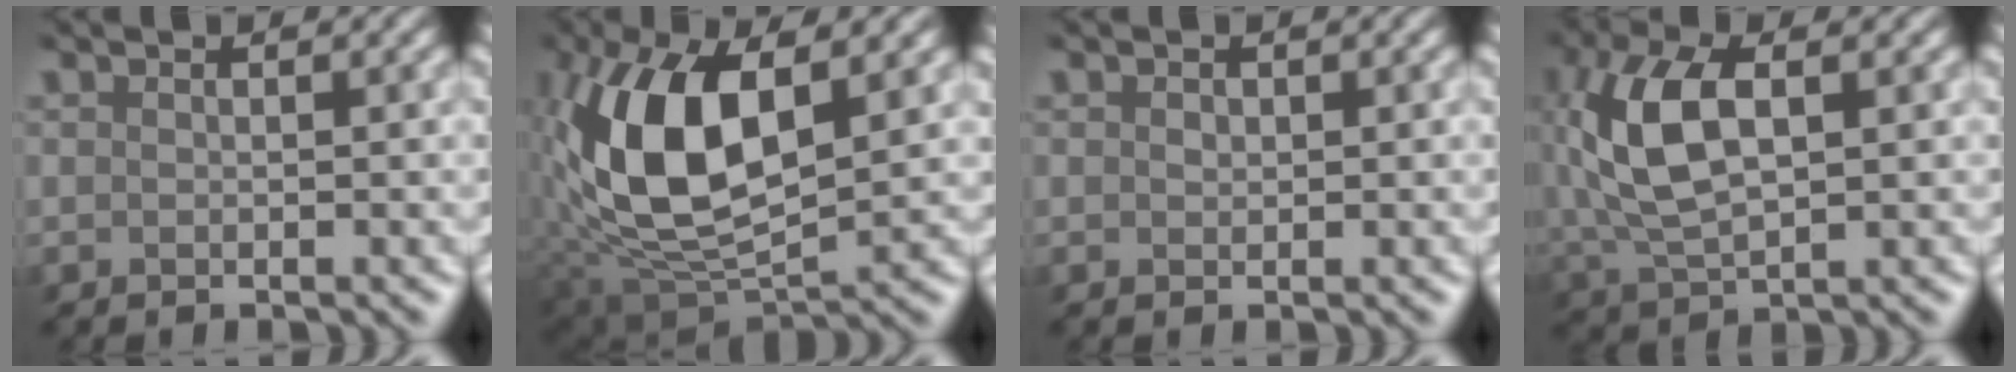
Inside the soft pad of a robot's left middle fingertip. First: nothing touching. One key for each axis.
{"total": 10.8, "fx": 2.0, "fy": 5.4, "fz": 9.1, "tx": -0.198, "ty": 0.006, "tz": 0.032}
{"total": 0.8, "fx": 0.3, "fy": 0.7, "fz": 0.2, "tx": 0.002, "ty": 0.002, "tz": 0.001}
{"total": 7.9, "fx": 2.0, "fy": 4.2, "fz": 6.3, "tx": -0.157, "ty": 0.009, "tz": 0.033}